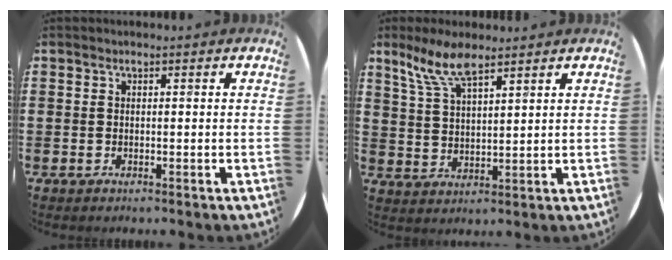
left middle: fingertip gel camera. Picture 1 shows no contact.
{"total": 6.8, "force": [5.1, 1.8, 4.1], "torque": [-0.093, -0.007, 0.092]}